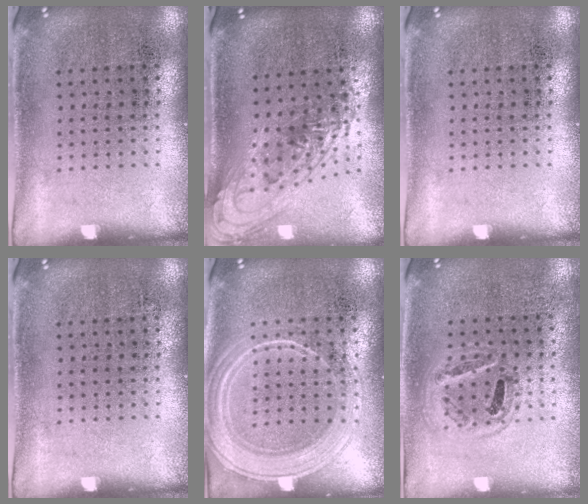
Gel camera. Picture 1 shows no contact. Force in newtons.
{"total": 1.5, "press": 1.3, "slide": 0.7}
{"total": 0.0}
{"total": 0.0}
{"total": 2.0, "press": 2.0, "slide": 0.3}
{"total": 0.9, "press": 0.9, "slide": 0.3}